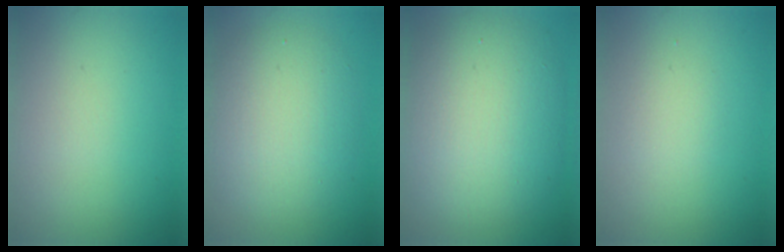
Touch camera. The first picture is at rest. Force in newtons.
{"total": 5.7, "press": 5.7, "slide": 0.2}
{"total": 10.0, "press": 10.0, "slide": 0.4}
{"total": 1.4, "press": 1.4, "slide": 0.0}